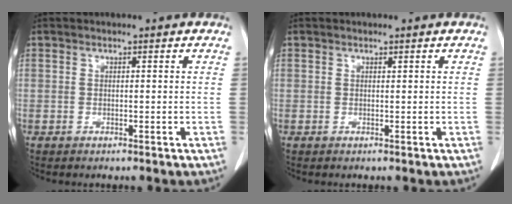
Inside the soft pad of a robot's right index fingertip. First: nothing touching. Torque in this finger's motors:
{"motor_torque": [-0.07, 0.09, -0.02, -0.01]}